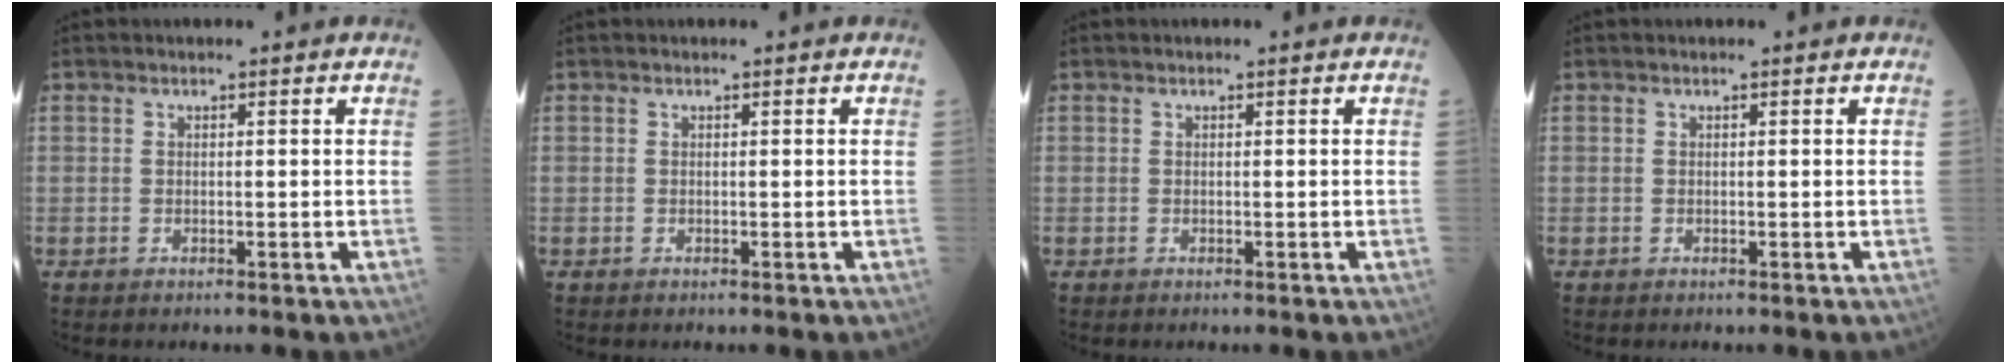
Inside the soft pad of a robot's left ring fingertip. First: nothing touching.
{"total": 0.0}
{"total": 0.0}
{"total": 0.0}